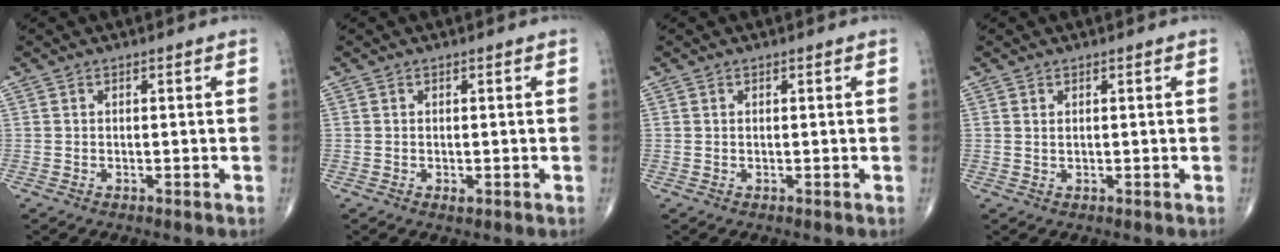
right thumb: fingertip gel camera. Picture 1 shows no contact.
{"total": 0.8, "force": [-0.3, 0.4, 0.6], "torque": [-0.010, -0.003, -0.006]}
{"total": 0.0}
{"total": 0.5, "force": [0.3, 0.2, 0.4], "torque": [-0.007, -0.001, 0.006]}